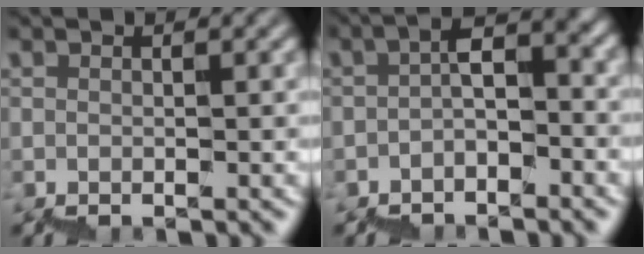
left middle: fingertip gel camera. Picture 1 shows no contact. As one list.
[{"total": 2.9, "force": [-1.2, 1.1, 2.4], "torque": [-0.041, 0.018, -0.021]}]